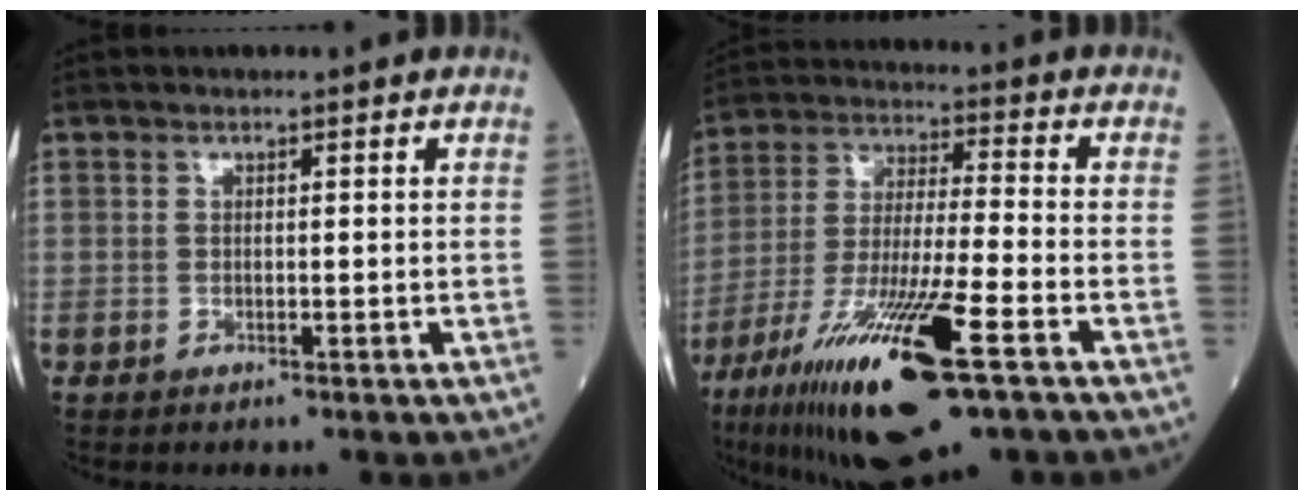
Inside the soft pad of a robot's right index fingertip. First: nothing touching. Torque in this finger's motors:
{"motor_torque": [2.14, 0.00, 1.06, 0.21]}